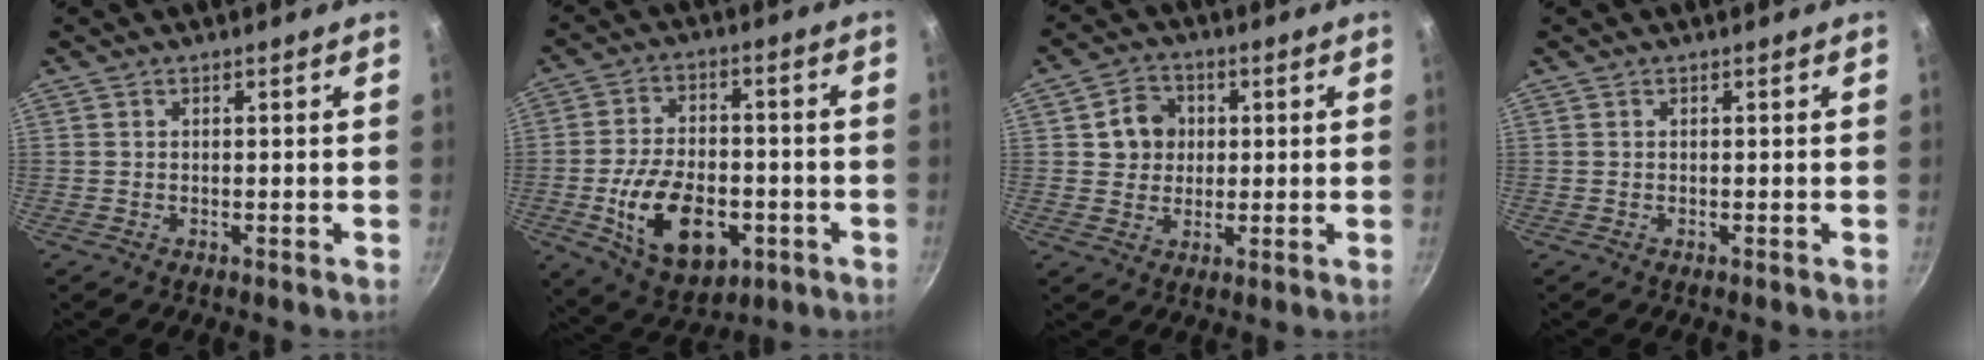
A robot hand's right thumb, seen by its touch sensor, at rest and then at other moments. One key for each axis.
{"total": 16.6, "fx": -4.6, "fy": 10.1, "fz": 12.2, "tx": -0.188, "ty": 0.012, "tz": -0.065}
{"total": 6.8, "fx": 1.3, "fy": 6.1, "fz": 2.8, "tx": -0.010, "ty": 0.005, "tz": 0.016}
{"total": 0.0}